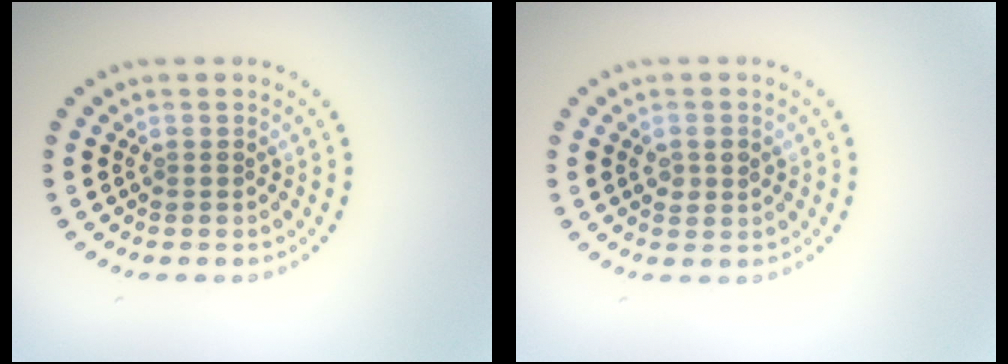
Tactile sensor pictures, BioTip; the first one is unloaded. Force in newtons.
{"total": 1.5, "press": 1.5, "slide": 0.2}